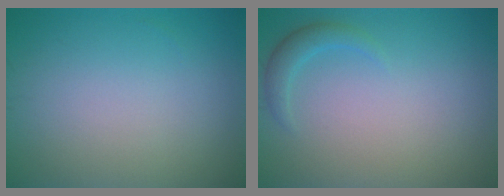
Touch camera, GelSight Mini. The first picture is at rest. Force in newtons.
{"total": 1.6, "press": 1.6, "slide": 0.1}